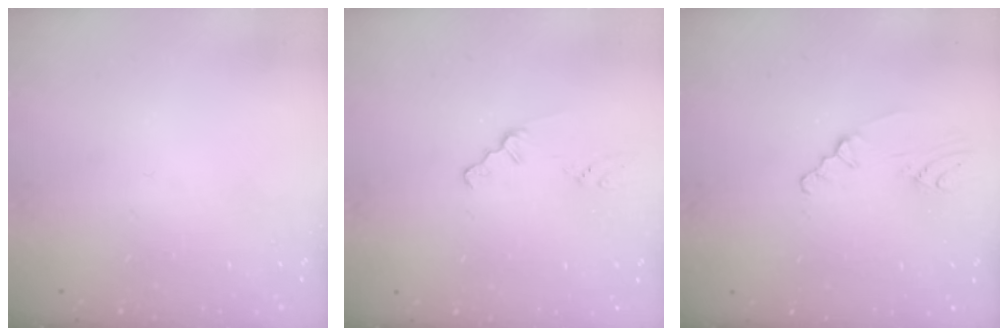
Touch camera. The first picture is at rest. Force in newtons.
{"total": 0.9, "press": 0.8, "slide": 0.2}
{"total": 2.0, "press": 2.0, "slide": 0.4}